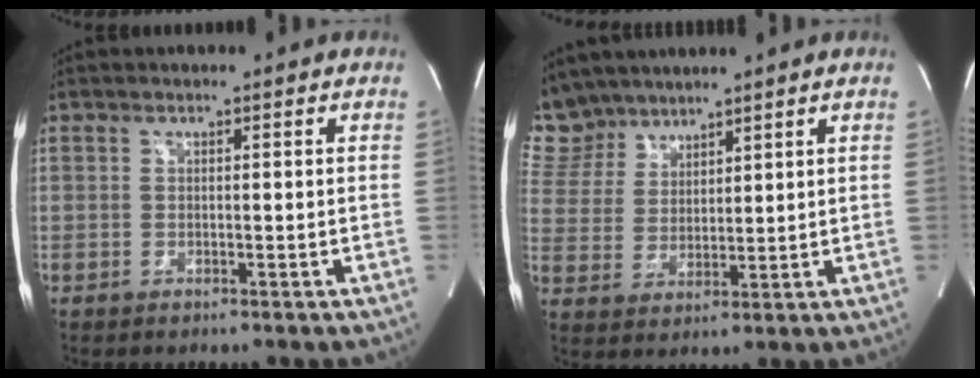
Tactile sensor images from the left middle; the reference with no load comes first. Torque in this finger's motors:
{"motor_torque": [0.65, -0.68, 0.11, -0.04]}